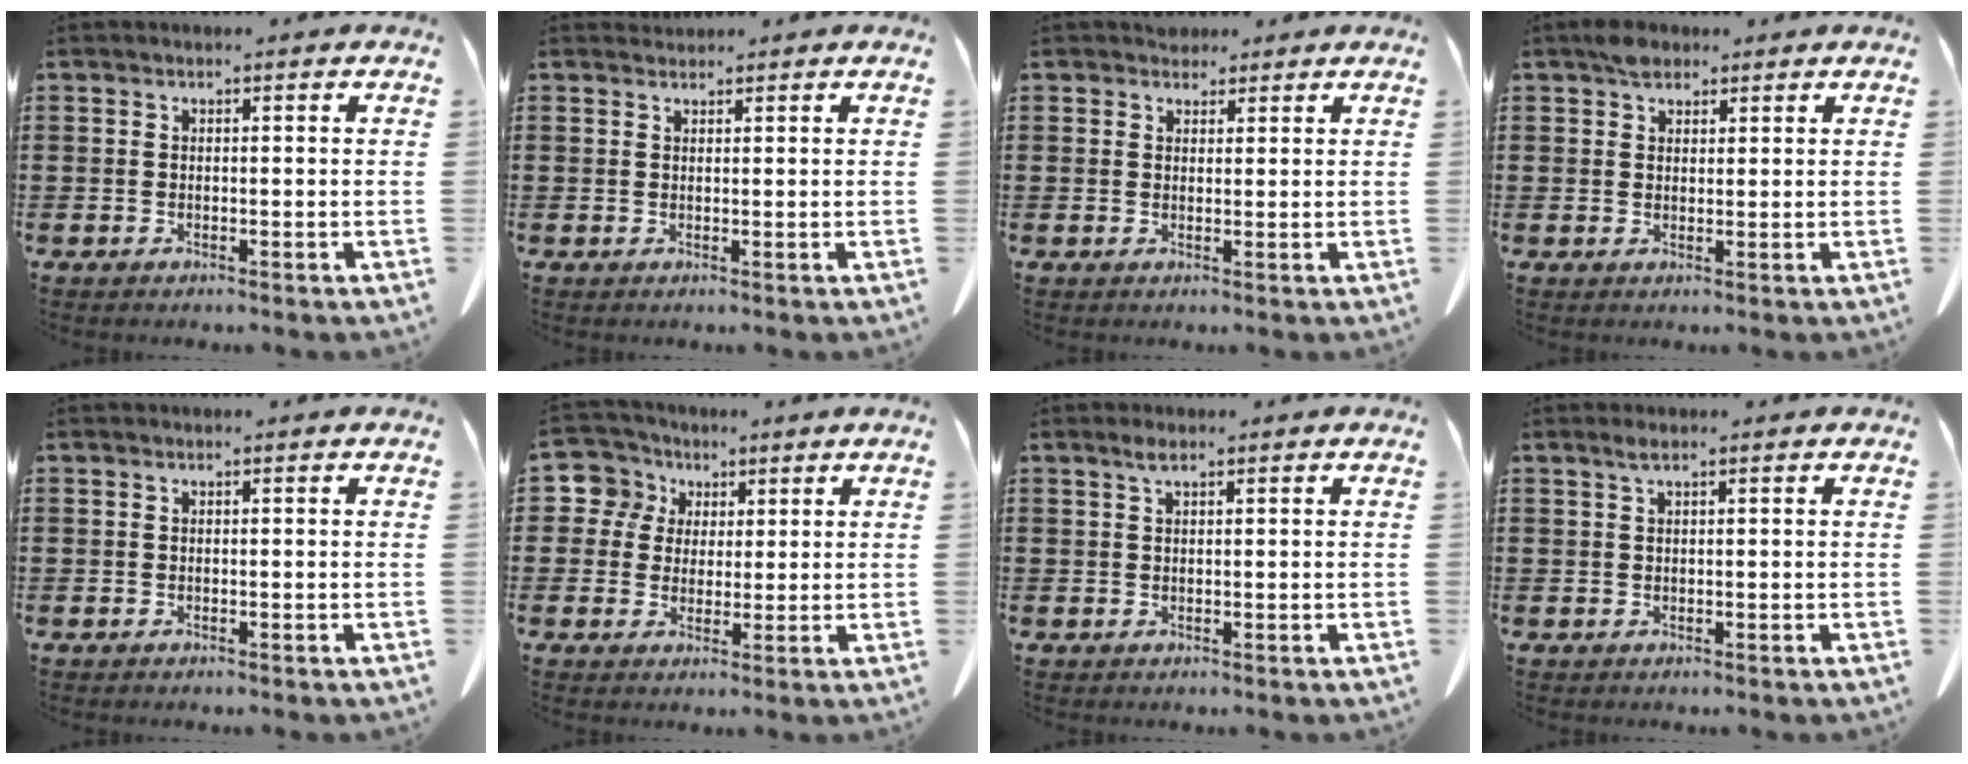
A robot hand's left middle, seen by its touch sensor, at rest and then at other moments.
{"total": 1.0, "force": [0.9, 0.2, 0.0], "torque": [-0.001, 0.000, 0.019]}
{"total": 2.3, "force": [2.0, 1.1, 0.2], "torque": [-0.001, 0.002, 0.038]}
{"total": 2.6, "force": [2.0, 1.4, 0.8], "torque": [-0.013, 0.002, 0.037]}
{"total": 0.0}
{"total": 6.1, "force": [2.4, 5.6, 1.0], "torque": [-0.054, -0.001, 0.040]}
{"total": 1.4, "force": [0.8, 0.3, 1.1], "torque": [-0.023, 0.001, 0.013]}
{"total": 1.0, "force": [0.6, 0.1, 0.8], "torque": [-0.018, 0.000, 0.011]}